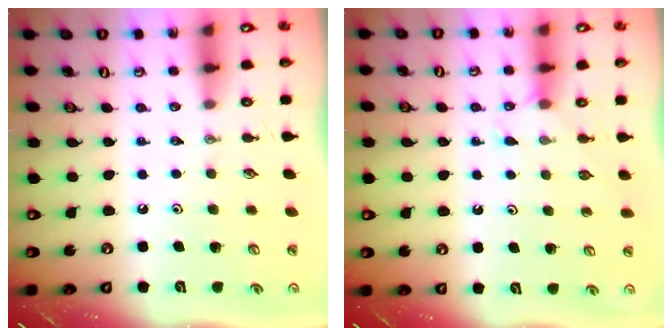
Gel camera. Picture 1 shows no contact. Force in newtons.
{"total": 3.9, "press": 3.9, "slide": 0.5}